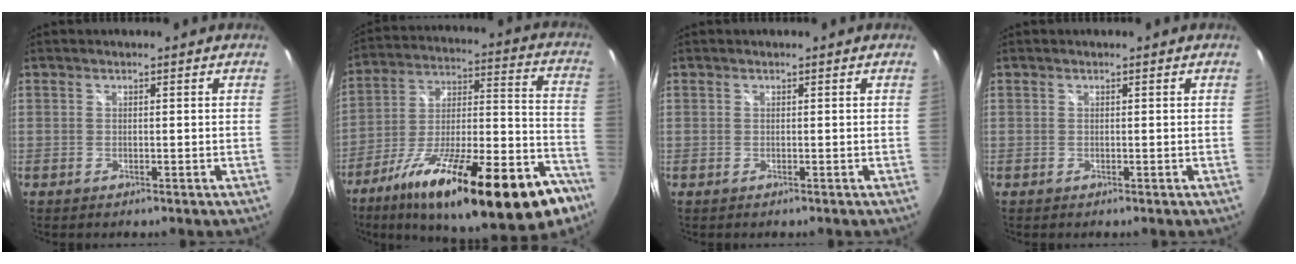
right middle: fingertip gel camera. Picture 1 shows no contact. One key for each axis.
{"total": 31.4, "fx": -19.0, "fy": 9.0, "fz": 23.3, "tx": -0.346, "ty": -0.022, "tz": -0.284}
{"total": 0.0}
{"total": 0.0}